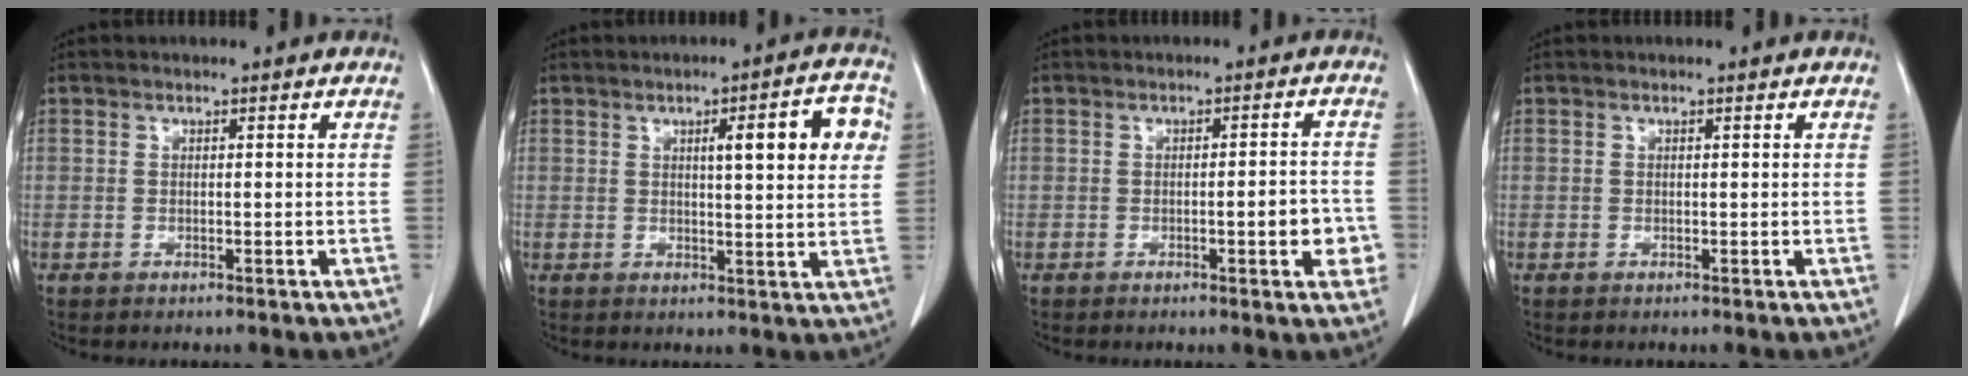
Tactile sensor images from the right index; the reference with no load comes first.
{"total": 8.7, "force": [2.5, 1.2, 8.2], "torque": [-0.109, 0.014, 0.029]}
{"total": 4.7, "force": [-1.5, 1.0, 4.4], "torque": [-0.054, 0.004, -0.016]}
{"total": 0.0}